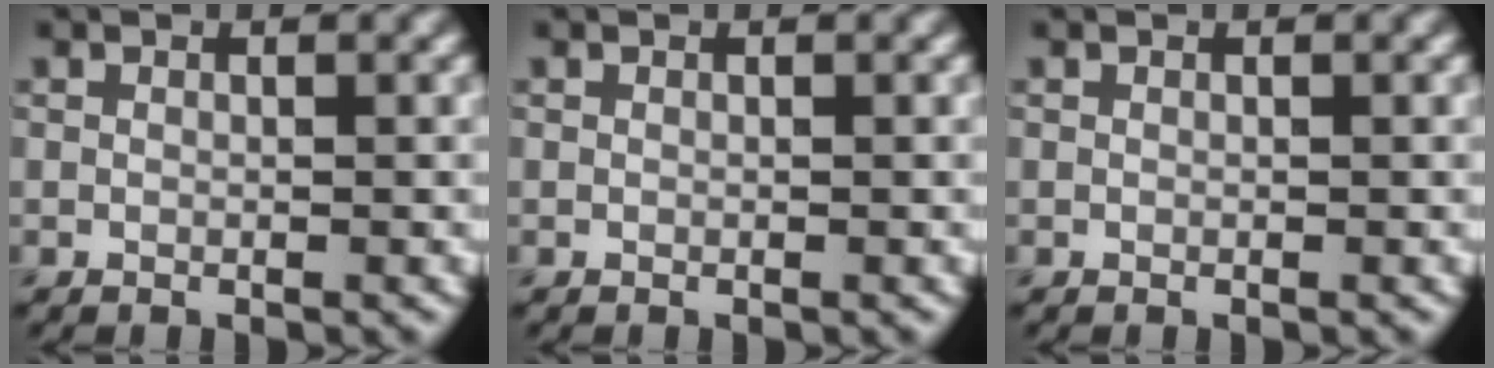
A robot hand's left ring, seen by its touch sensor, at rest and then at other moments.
{"total": 0.0}
{"total": 0.0}